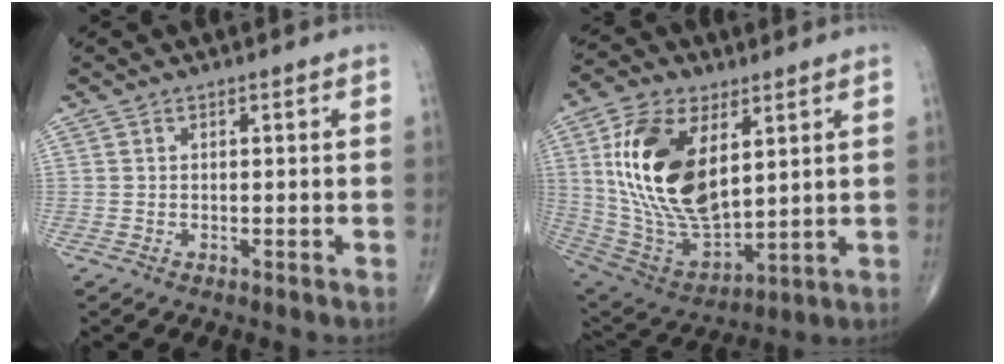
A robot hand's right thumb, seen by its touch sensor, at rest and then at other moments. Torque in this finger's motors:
{"motor_torque": [2.03, 2.78, 2.16, 0.62, 0.28]}